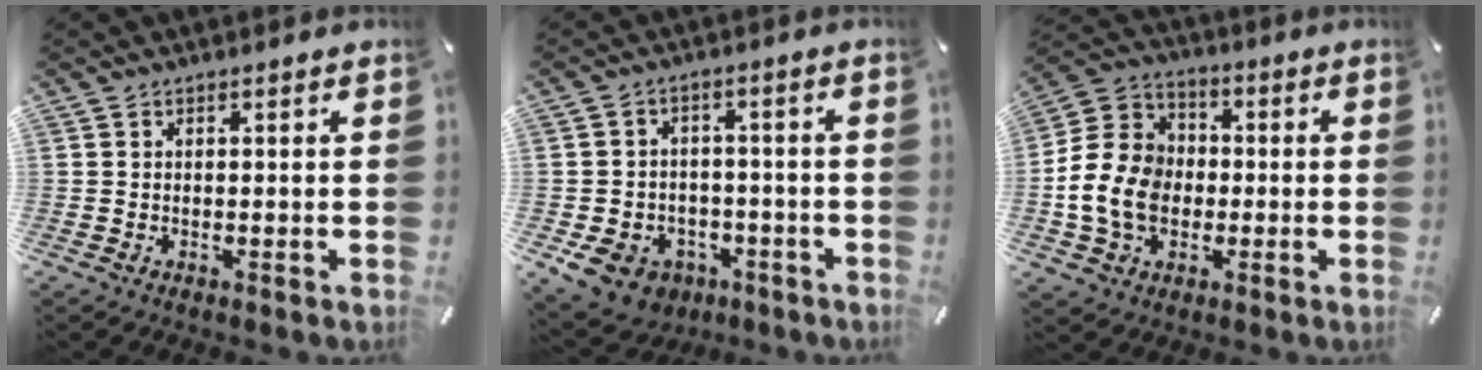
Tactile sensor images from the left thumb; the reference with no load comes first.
{"total": 8.8, "force": [-4.4, 7.0, 3.1], "torque": [-0.070, 0.034, -0.077]}
{"total": 13.1, "force": [-2.8, 11.0, 6.5], "torque": [-0.157, 0.033, -0.050]}